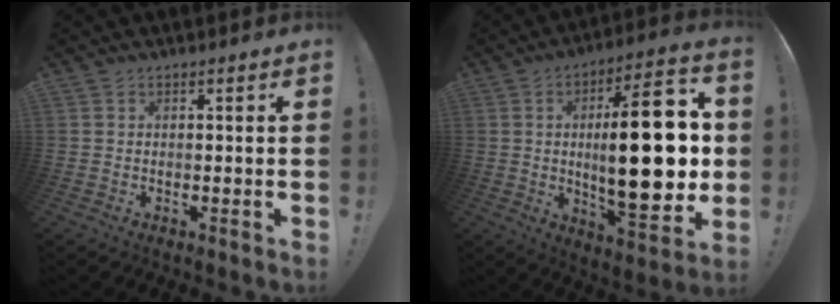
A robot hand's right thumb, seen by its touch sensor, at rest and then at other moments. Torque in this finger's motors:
{"motor_torque": [2.54, 2.47, 2.76, 0.00, 0.73]}